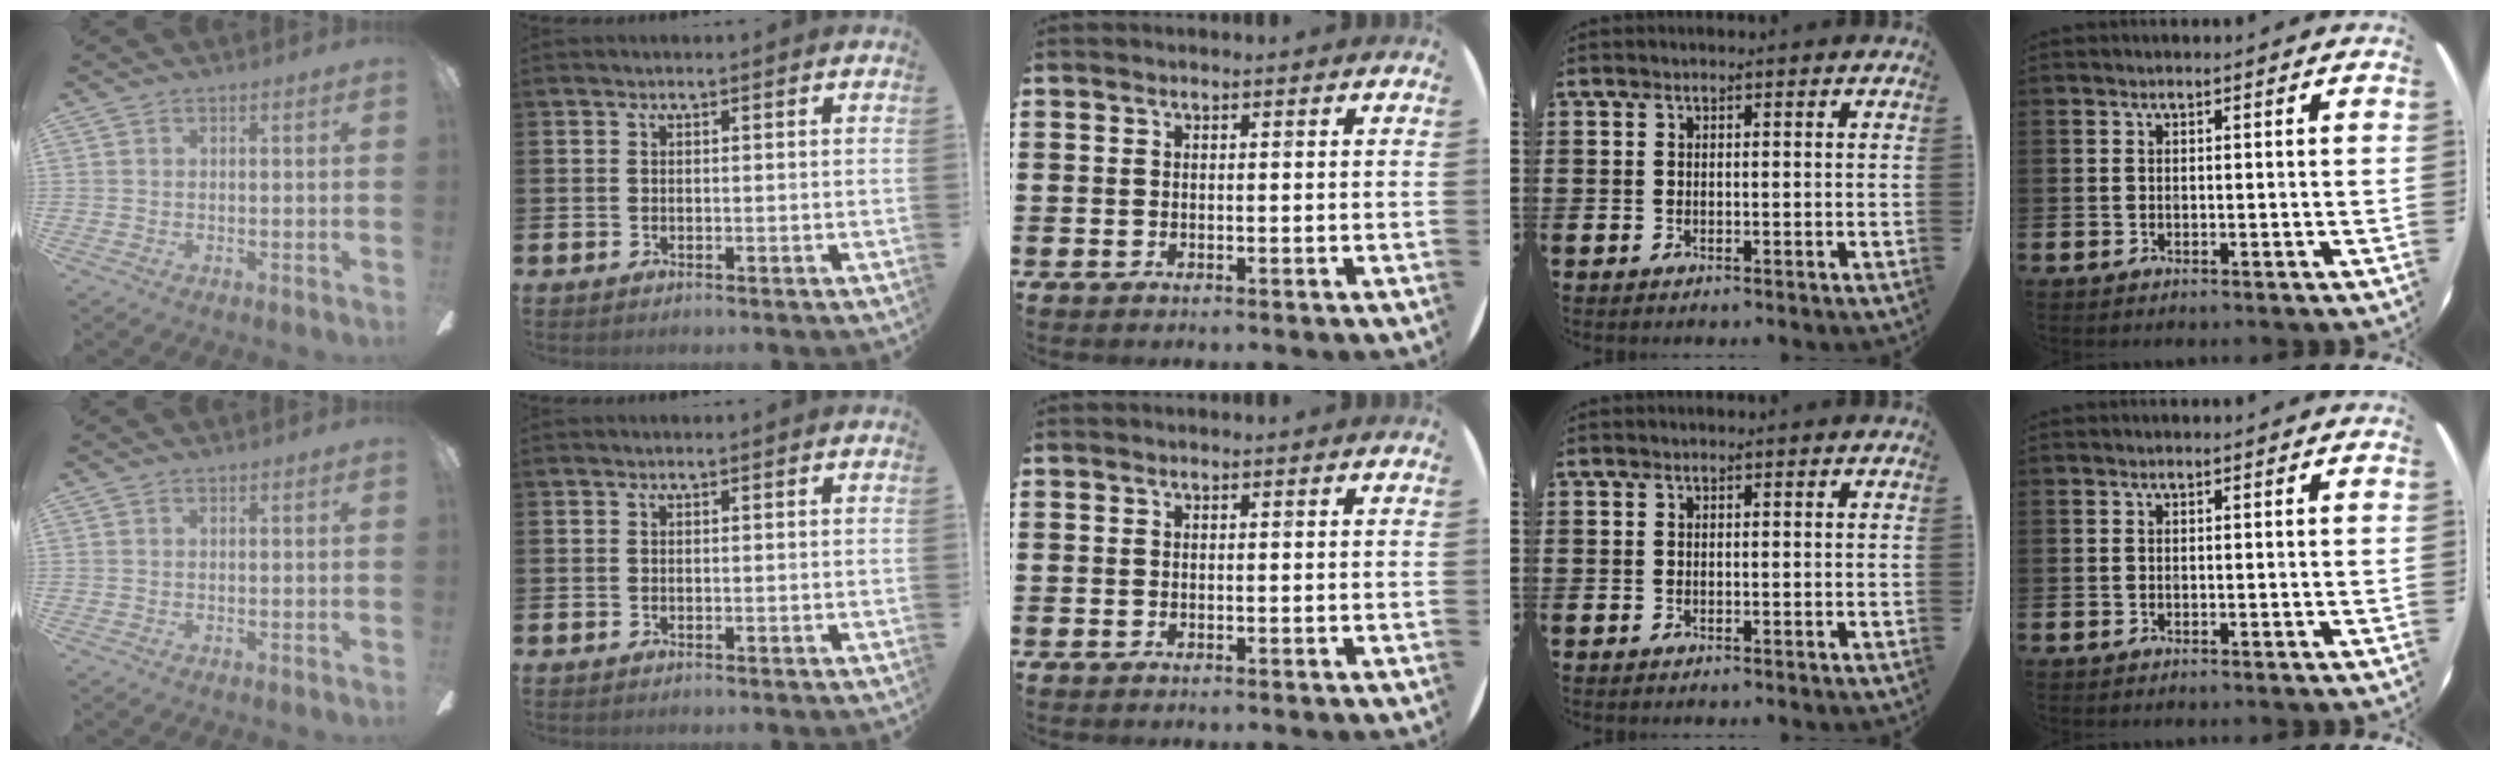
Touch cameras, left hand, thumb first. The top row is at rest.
{}